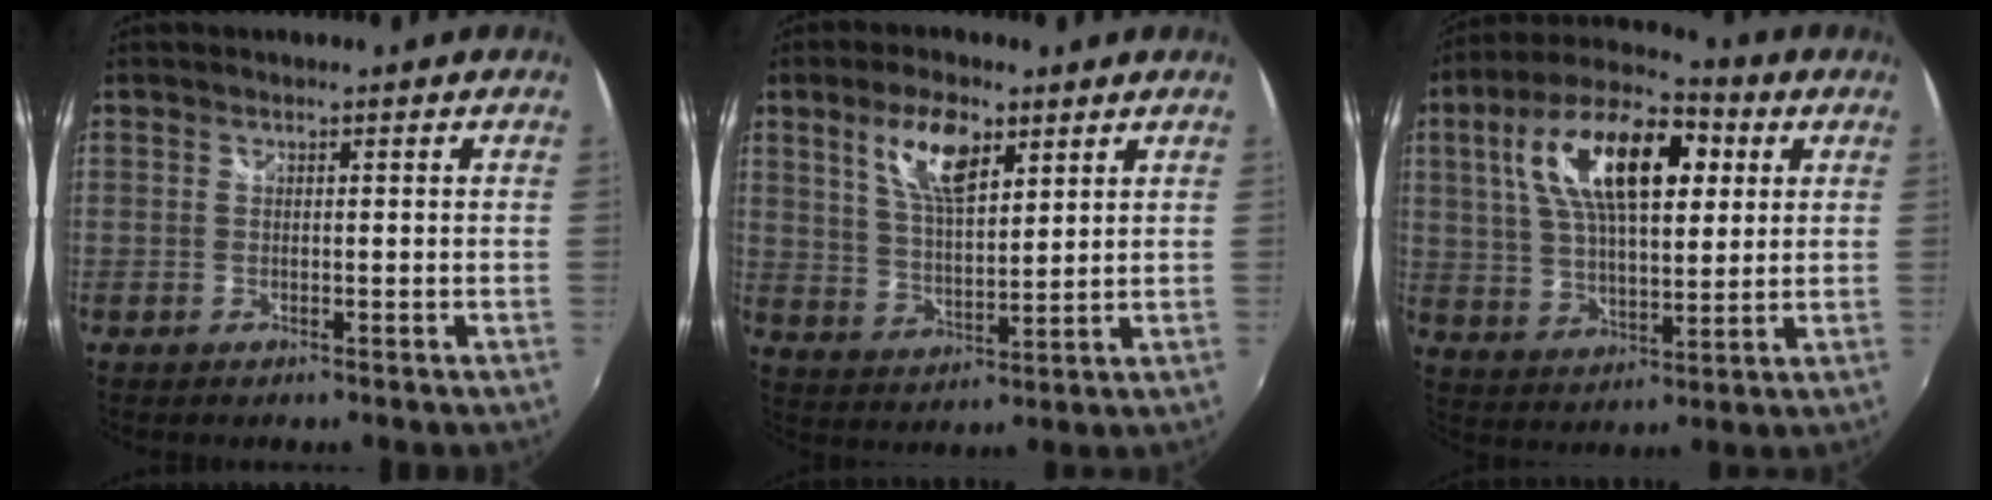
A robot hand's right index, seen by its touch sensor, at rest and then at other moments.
{"total": 9.4, "force": [4.9, 3.6, 7.2], "torque": [-0.135, 0.009, 0.095]}
{"total": 19.0, "force": [5.9, 8.5, 15.9], "torque": [-0.291, 0.036, 0.099]}